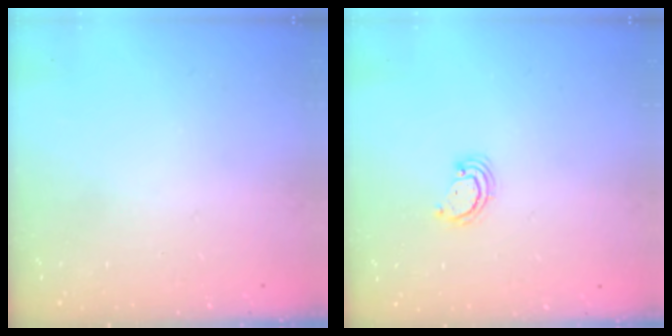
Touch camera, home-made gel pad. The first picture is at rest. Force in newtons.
{"total": 2.9, "press": 2.8, "slide": 0.3}